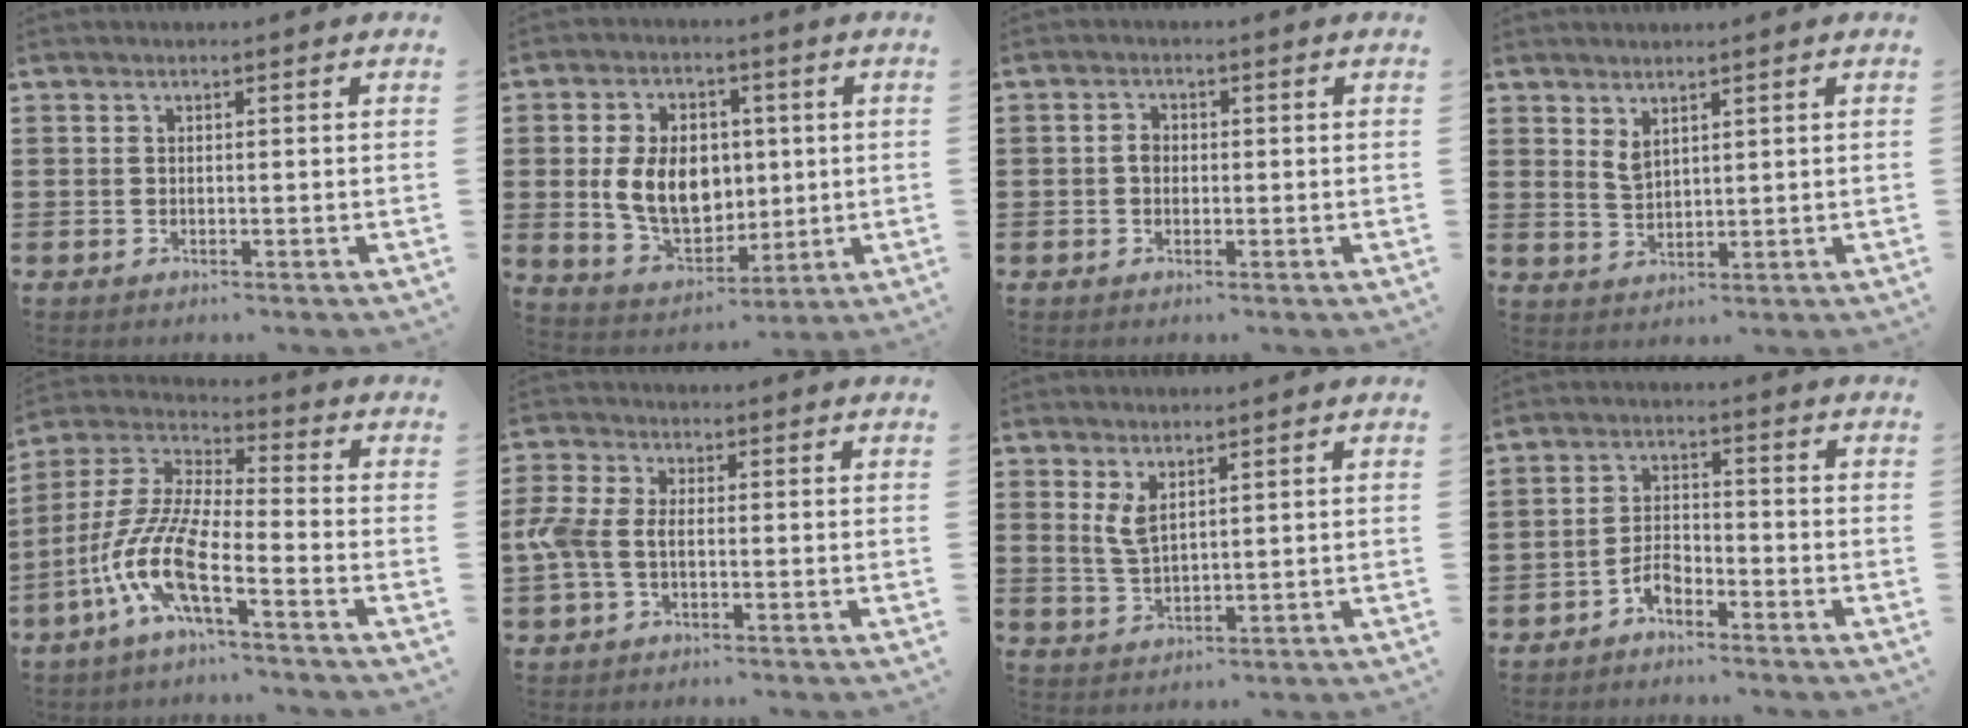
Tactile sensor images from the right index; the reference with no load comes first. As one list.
[{"total": 10.0, "force": [0.6, 7.2, 6.9], "torque": [-0.146, 0.011, 0.008]}, {"total": 1.8, "force": [-0.2, 1.3, 1.2], "torque": [-0.023, 0.007, -0.005]}, {"total": 2.5, "force": [1.8, 1.1, 1.3], "torque": [-0.029, 0.003, 0.034]}, {"total": 10.9, "force": [-6.1, 2.0, 8.8], "torque": [-0.225, -0.023, -0.129]}, {"total": 4.5, "force": [-0.9, 2.6, 3.5], "torque": [-0.110, -0.011, -0.028]}, {"total": 3.4, "force": [1.8, 1.2, 2.6], "torque": [-0.064, 0.000, 0.031]}, {"total": 3.4, "force": [-2.6, 1.5, 1.6], "torque": [-0.033, 0.009, -0.052]}]